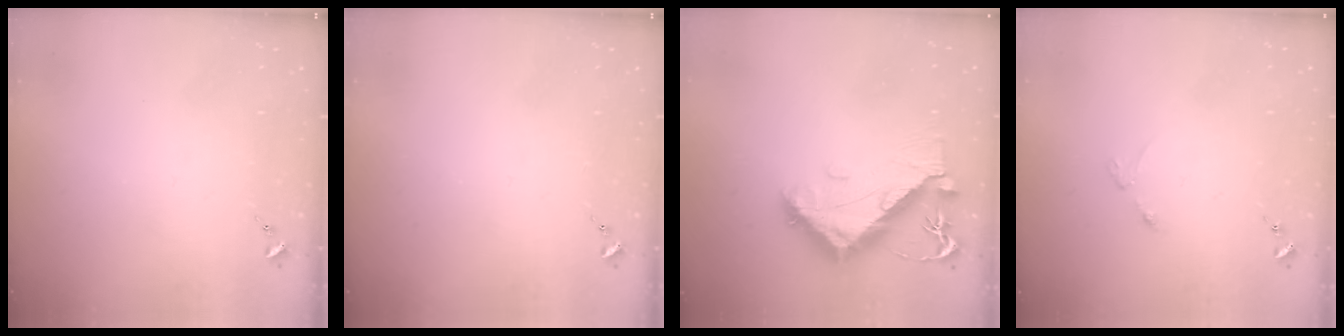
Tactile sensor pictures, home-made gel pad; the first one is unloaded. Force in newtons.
{"total": 0.0}
{"total": 11.0, "press": 10.9, "slide": 1.0}
{"total": 2.5, "press": 2.4, "slide": 0.4}